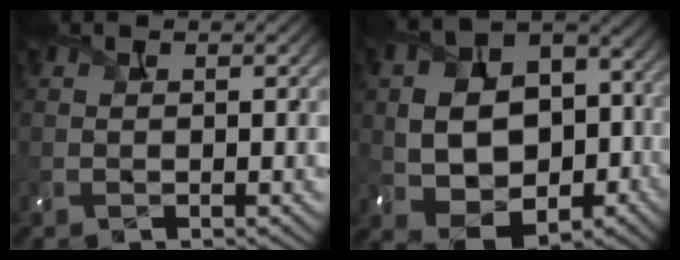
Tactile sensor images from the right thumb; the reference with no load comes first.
{"total": 12.4, "force": [-0.9, 9.0, 8.5], "torque": [-0.164, -0.019, -0.011]}